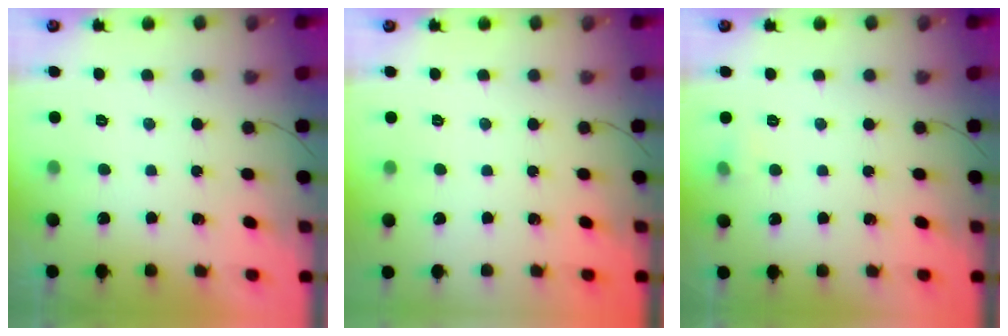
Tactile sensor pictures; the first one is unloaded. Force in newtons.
{"total": 0.0}
{"total": 3.9, "press": 3.7, "slide": 1.2}